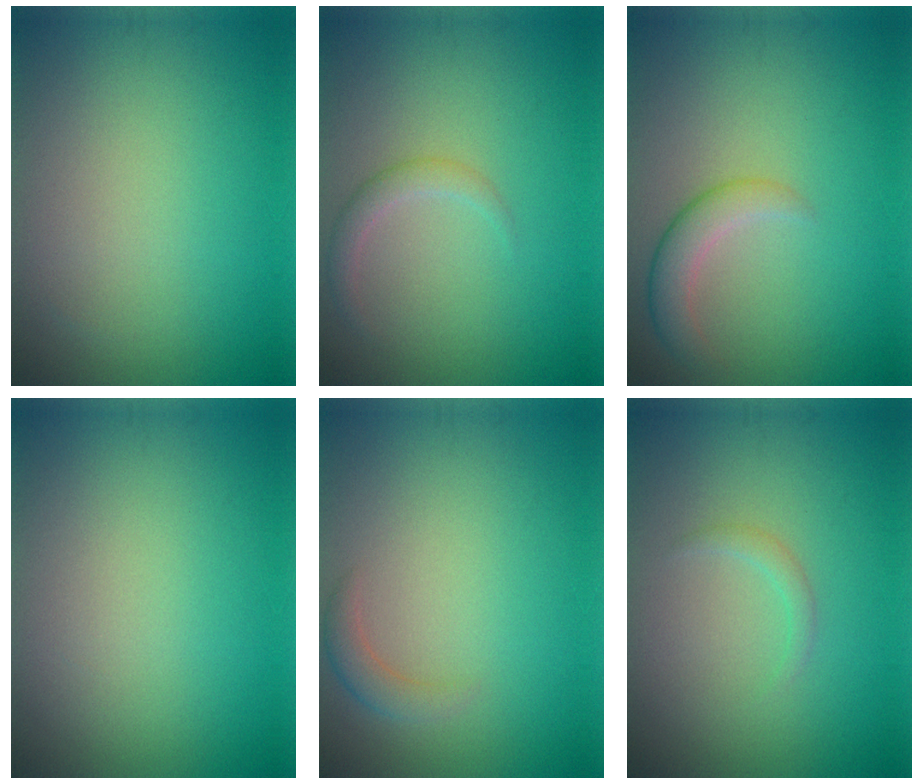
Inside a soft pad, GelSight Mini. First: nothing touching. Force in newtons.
{"total": 1.5, "press": 1.5, "slide": 0.0}
{"total": 2.6, "press": 2.6, "slide": 0.1}
{"total": 0.0}
{"total": 1.5, "press": 1.5, "slide": 0.1}
{"total": 0.9, "press": 0.9, "slide": 0.1}